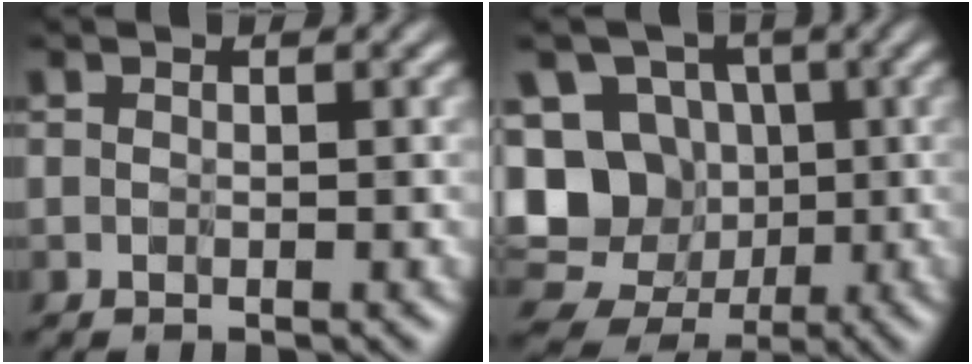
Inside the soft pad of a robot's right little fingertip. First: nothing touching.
{"total": 9.6, "force": [-1.2, 8.8, 3.8], "torque": [-0.108, 0.025, -0.019]}